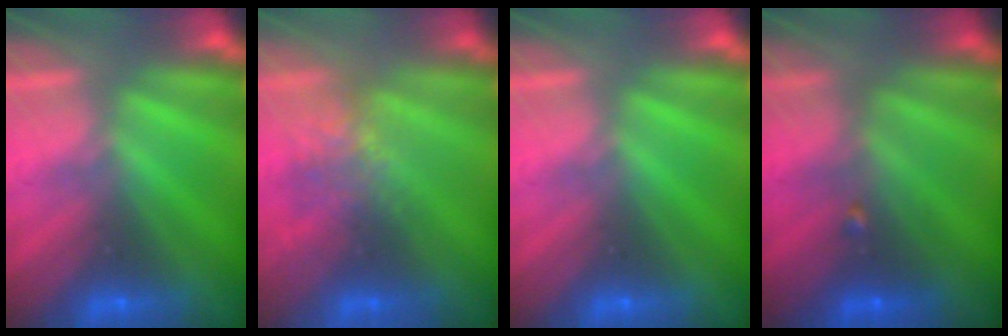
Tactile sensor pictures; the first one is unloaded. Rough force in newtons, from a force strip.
{"total": 2.9}
{"total": 0.0}
{"total": 1.9}